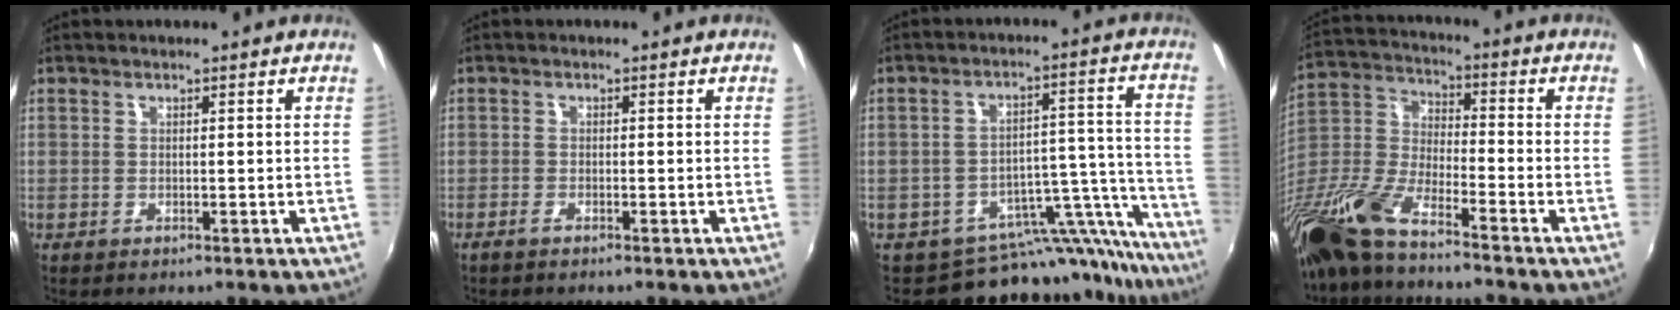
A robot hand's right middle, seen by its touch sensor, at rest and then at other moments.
{"total": 1.1, "force": [-0.9, 0.1, 0.5], "torque": [-0.016, -0.002, -0.021]}
{"total": 16.9, "force": [-15.9, 5.1, 2.3], "torque": [-0.010, 0.049, -0.221]}
{"total": 15.6, "force": [-11.8, 3.2, 9.7], "torque": [-0.216, -0.020, -0.245]}